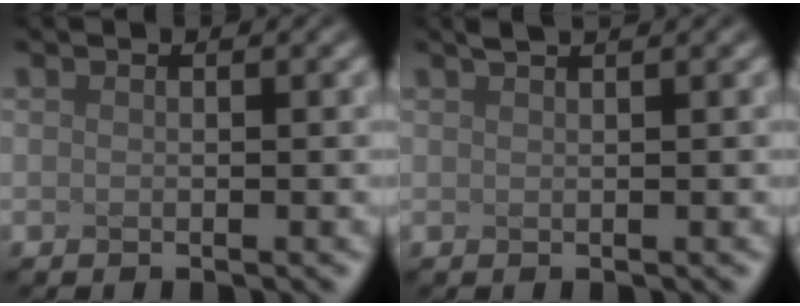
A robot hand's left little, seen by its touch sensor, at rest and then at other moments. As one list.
[{"total": 2.1, "force": [1.6, 0.5, 1.2], "torque": [-0.007, 0.012, 0.003]}]